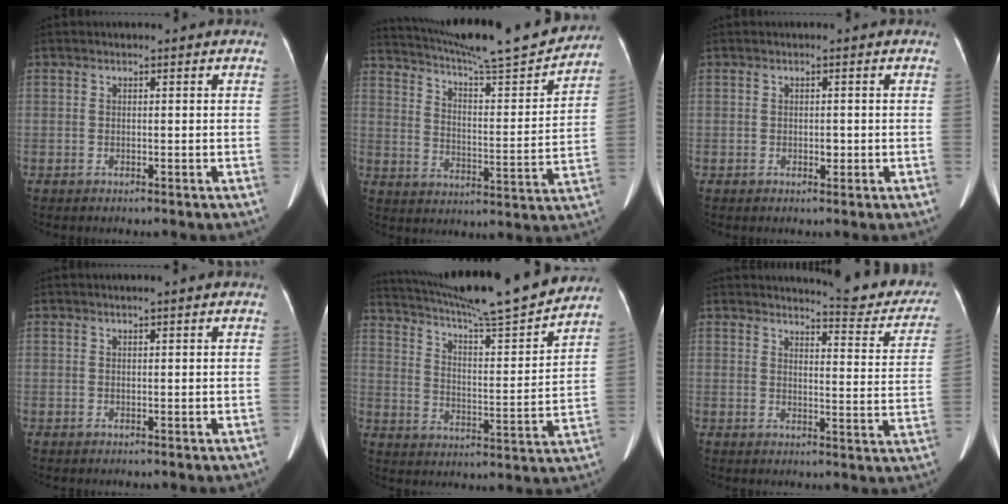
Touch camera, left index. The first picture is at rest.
{"total": 22.6, "force": [20.7, 0.9, 8.9], "torque": [-0.153, -0.036, 0.293]}
{"total": 1.8, "force": [-0.6, 1.0, 1.4], "torque": [-0.018, 0.002, -0.007]}
{"total": 0.7, "force": [0.5, -0.2, 0.5], "torque": [-0.013, 0.002, 0.013]}
{"total": 23.1, "force": [20.9, 0.5, 9.9], "torque": [-0.173, -0.029, 0.302]}
{"total": 13.3, "force": [12.5, 1.7, 4.0], "torque": [-0.031, -0.056, 0.128]}